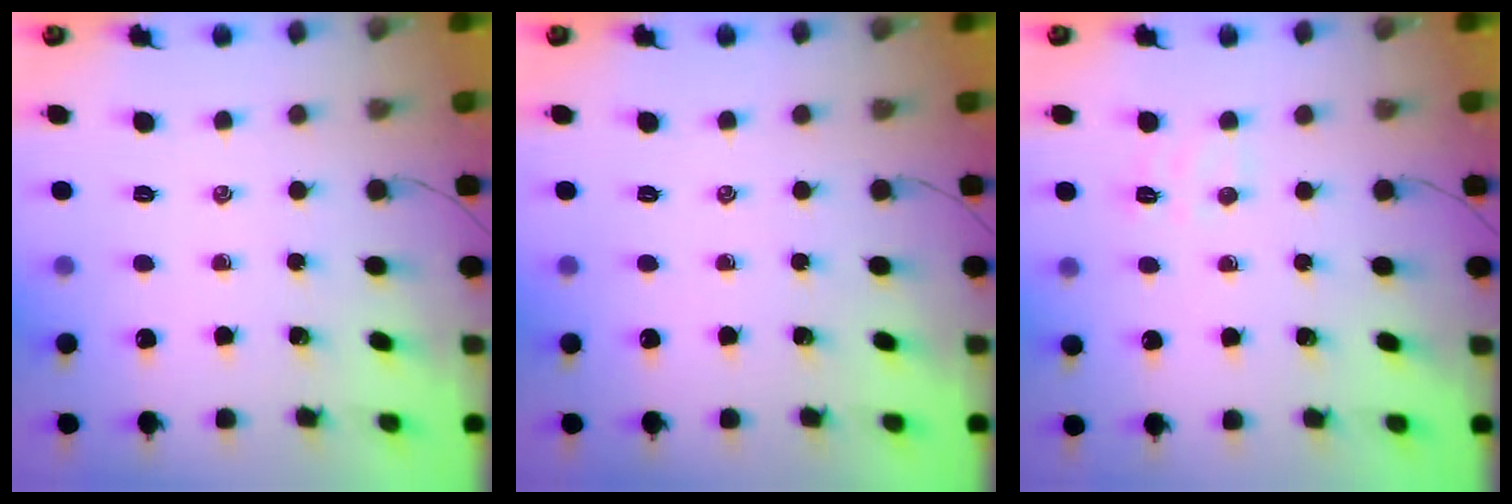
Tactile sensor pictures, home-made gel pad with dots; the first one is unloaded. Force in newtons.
{"total": 0.0}
{"total": 5.5, "press": 5.4, "slide": 1.3}